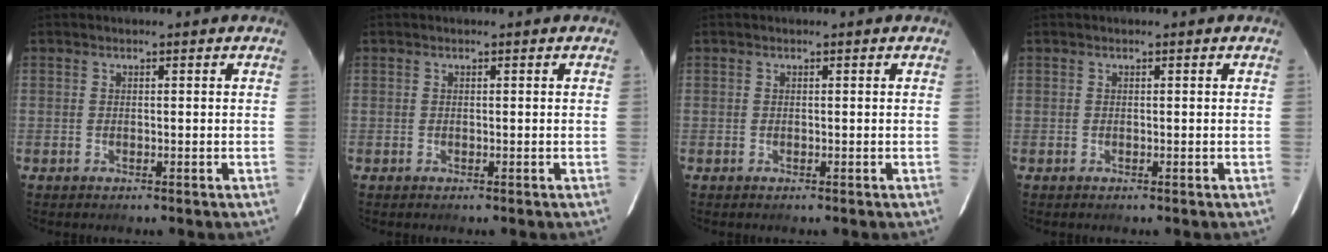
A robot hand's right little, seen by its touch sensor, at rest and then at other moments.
{"total": 0.0}
{"total": 0.0}
{"total": 0.0}